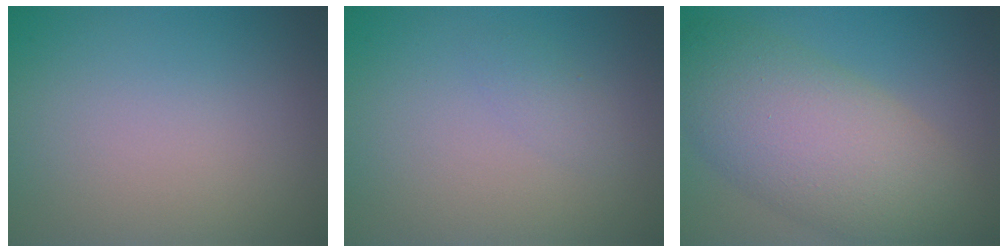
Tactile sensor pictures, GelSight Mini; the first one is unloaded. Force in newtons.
{"total": 1.1, "press": 1.1, "slide": 0.0}
{"total": 9.4, "press": 9.4, "slide": 0.4}